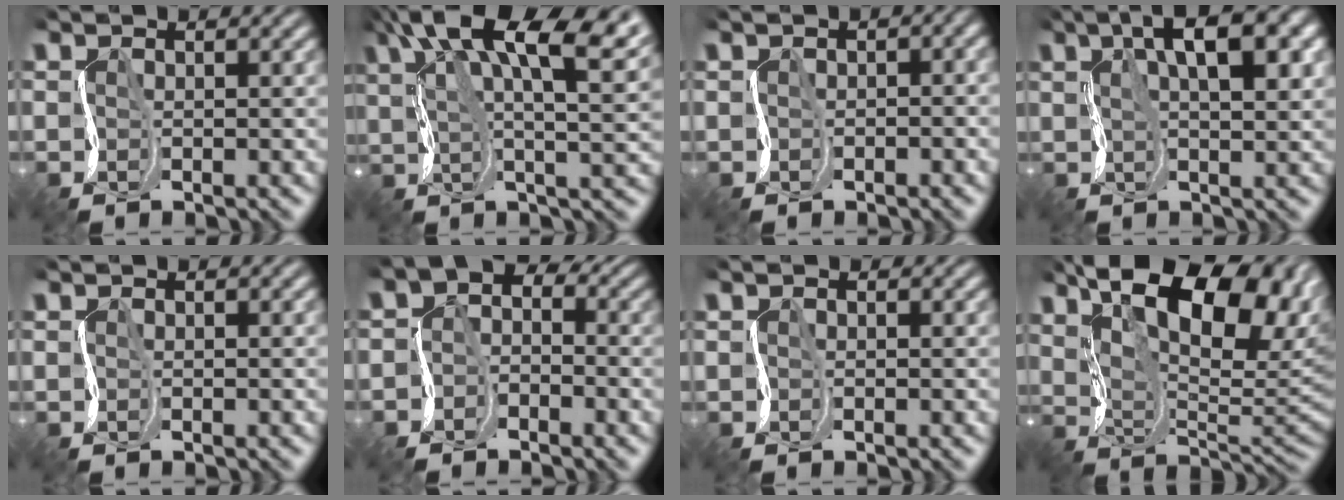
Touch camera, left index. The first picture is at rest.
{"total": 14.5, "force": [7.6, 4.9, 11.4], "torque": [-0.188, 0.035, 0.109]}
{"total": 3.8, "force": [0.6, 2.2, 3.0], "torque": [-0.038, 0.010, 0.002]}
{"total": 9.4, "force": [3.5, 3.4, 8.0], "torque": [-0.121, 0.018, 0.048]}
{"total": 0.0}
{"total": 3.7, "force": [-0.5, 2.6, 2.6], "torque": [-0.030, 0.010, -0.024]}
{"total": 0.0}
{"total": 15.0, "force": [6.9, 6.8, 11.4], "torque": [-0.161, 0.019, 0.101]}